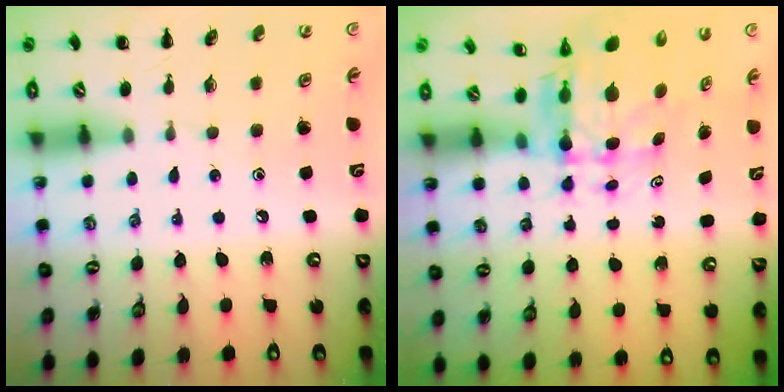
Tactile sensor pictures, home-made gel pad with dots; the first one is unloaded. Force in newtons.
{"total": 6.3, "press": 6.1, "slide": 1.6}